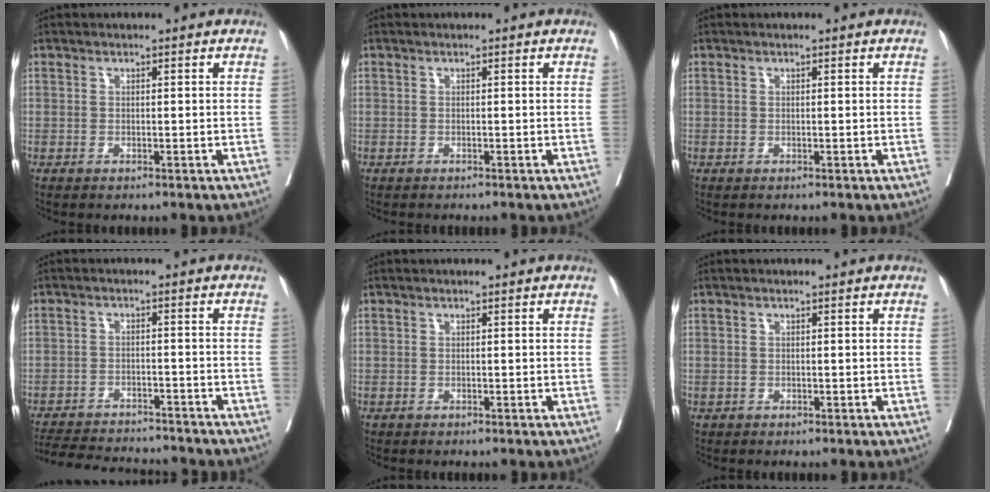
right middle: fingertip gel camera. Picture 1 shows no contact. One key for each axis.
{"total": 0.9, "fx": -0.9, "fy": 0.2, "fz": 0.3, "tx": -0.007, "ty": -0.002, "tz": -0.014}
{"total": 0.0}
{"total": 14.2, "fx": -13.3, "fy": 2.1, "fz": 4.3, "tx": -0.081, "ty": -0.007, "tz": -0.186}
{"total": 0.0}
{"total": 0.0}